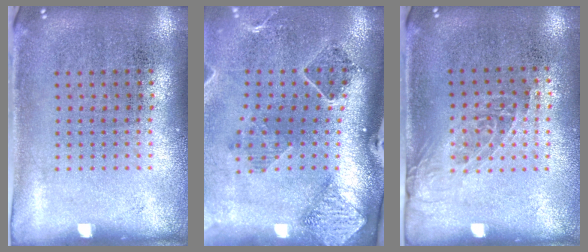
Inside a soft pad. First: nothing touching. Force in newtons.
{"total": 1.7, "press": 1.6, "slide": 0.4}
{"total": 1.3, "press": 1.0, "slide": 0.8}